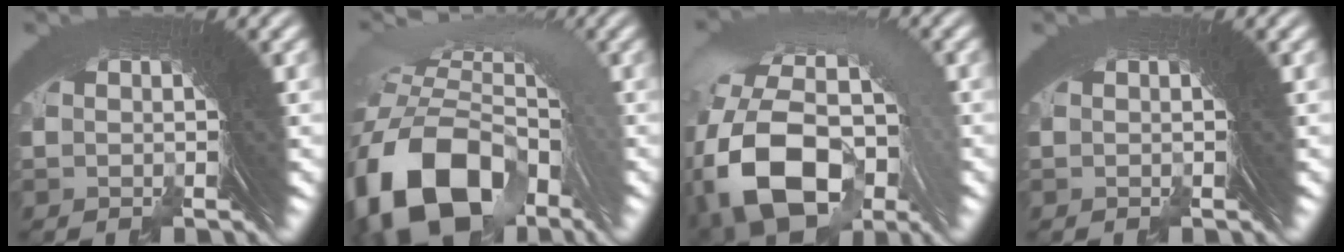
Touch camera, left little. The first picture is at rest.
{"total": 11.1, "force": [-1.5, 7.3, 8.2], "torque": [-0.173, -0.032, -0.006]}
{"total": 13.6, "force": [-0.4, 9.5, 9.7], "torque": [-0.204, -0.038, 0.011]}
{"total": 0.0}